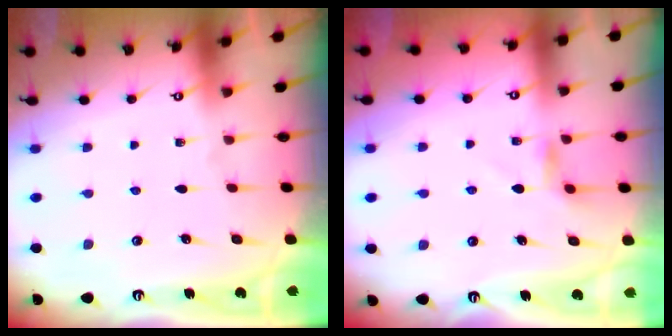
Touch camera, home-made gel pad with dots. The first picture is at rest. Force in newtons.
{"total": 3.6, "press": 3.6, "slide": 0.5}